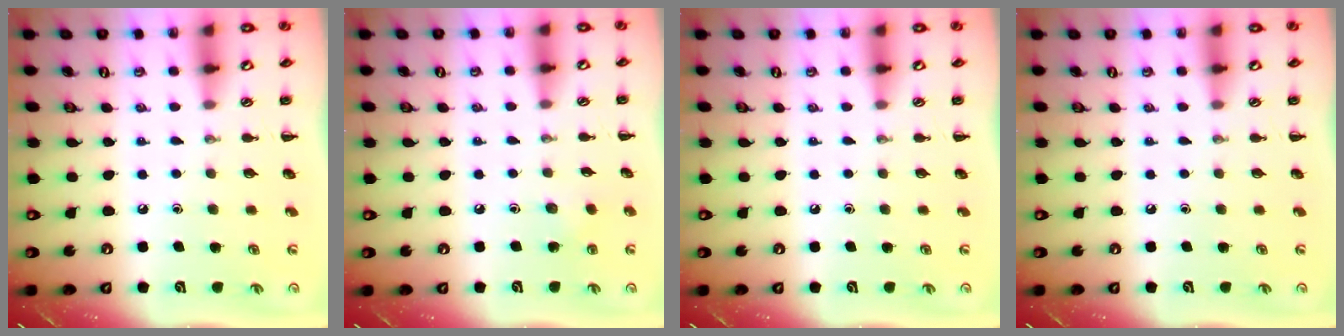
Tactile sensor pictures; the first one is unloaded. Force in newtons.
{"total": 4.3, "press": 4.0, "slide": 1.4}
{"total": 0.0}
{"total": 0.0}